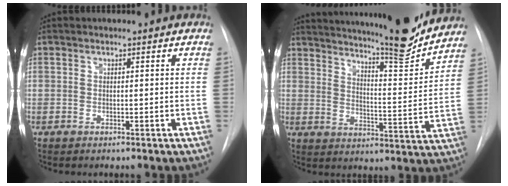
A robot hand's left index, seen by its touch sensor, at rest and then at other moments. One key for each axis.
{"total": 18.8, "fx": 17.2, "fy": 1.0, "fz": 7.5, "tx": -0.120, "ty": -0.063, "tz": 0.227}